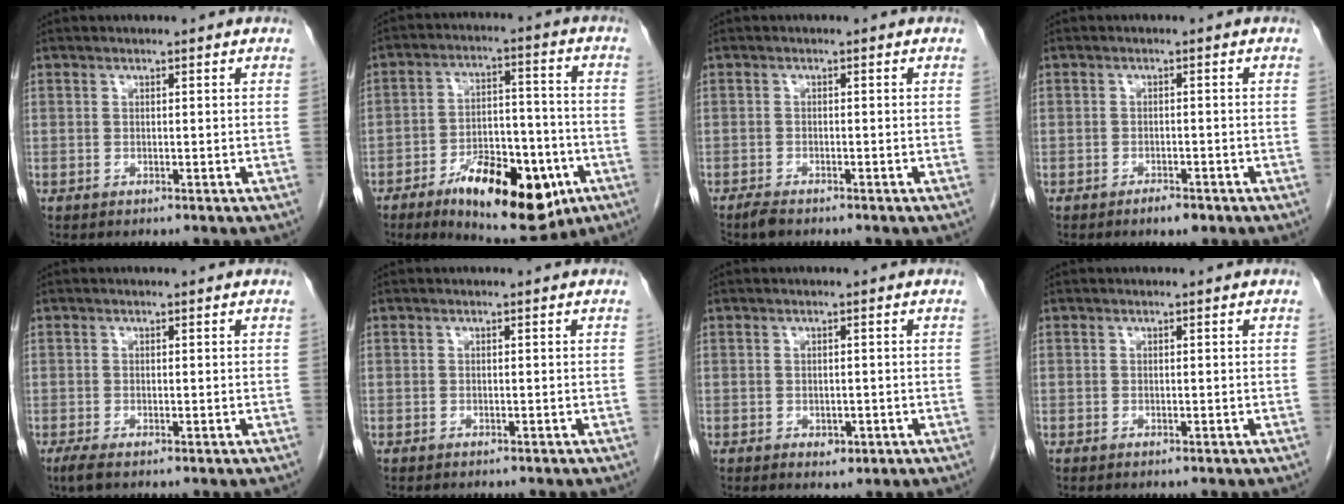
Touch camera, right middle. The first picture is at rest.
{"total": 16.6, "force": [-8.2, 6.4, 12.9], "torque": [-0.191, 0.005, -0.118]}
{"total": 1.8, "force": [-1.6, 0.4, 0.7], "torque": [-0.021, -0.004, -0.027]}
{"total": 2.1, "force": [-1.5, 0.7, 1.2], "torque": [-0.021, 0.000, -0.019]}
{"total": 1.9, "force": [-1.1, 0.6, 1.4], "torque": [-0.038, -0.007, -0.020]}
{"total": 1.4, "force": [-1.2, 0.4, 0.5], "torque": [-0.015, -0.003, -0.014]}
{"total": 1.8, "force": [-0.8, 1.2, 1.2], "torque": [-0.015, 0.001, -0.003]}
{"total": 0.0}